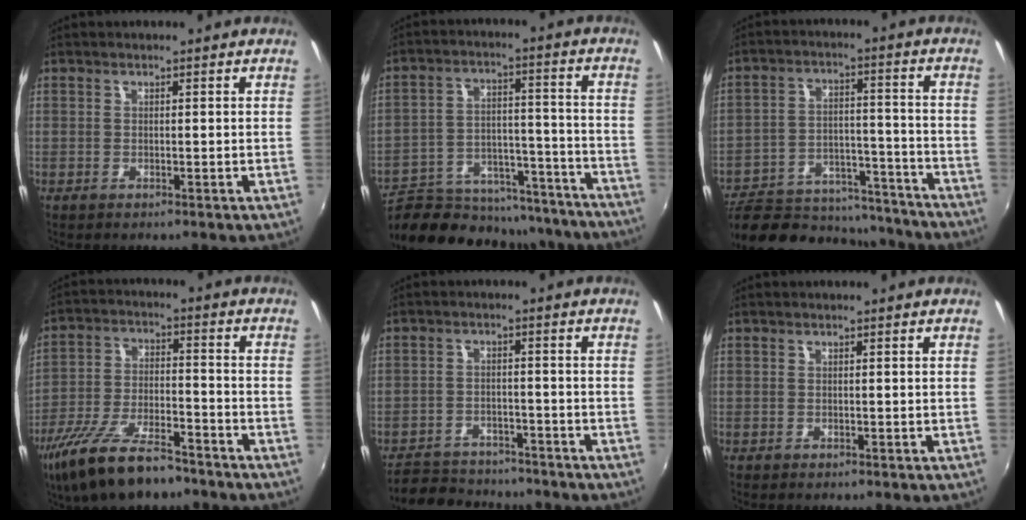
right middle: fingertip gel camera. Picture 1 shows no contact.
{"total": 29.4, "force": [-25.4, 9.9, 10.9], "torque": [-0.212, 0.011, -0.332]}
{"total": 24.8, "force": [-20.8, 9.7, 9.5], "torque": [-0.195, 0.011, -0.271]}
{"total": 17.0, "force": [-12.4, 5.6, 10.2], "torque": [-0.216, -0.035, -0.218]}
{"total": 10.9, "force": [-9.4, 4.6, 3.0], "torque": [-0.084, 0.011, -0.137]}
{"total": 0.0}